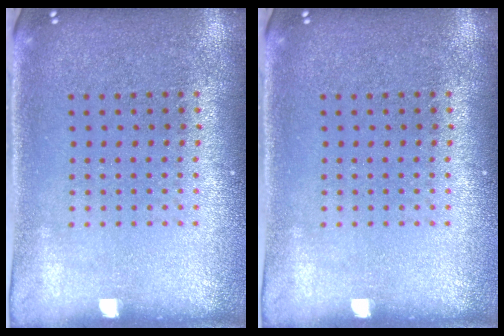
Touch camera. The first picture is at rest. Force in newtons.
{"total": 0.0}